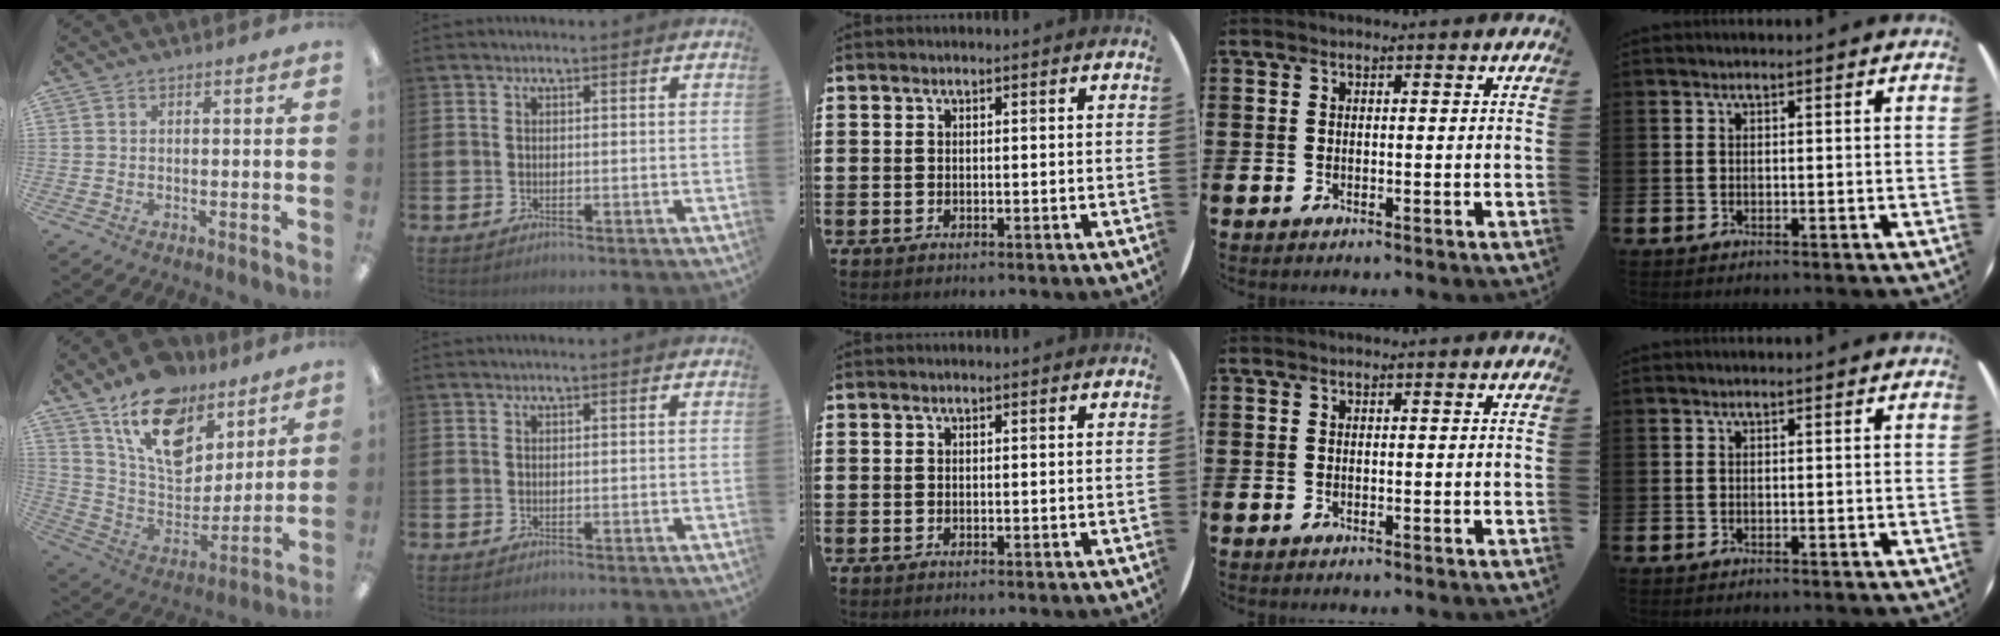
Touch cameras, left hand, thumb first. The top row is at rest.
{"thumb": {"total": 18.4, "force": [12.1, 10.3, 9.3], "torque": [-0.167, -0.065, 0.218]}}